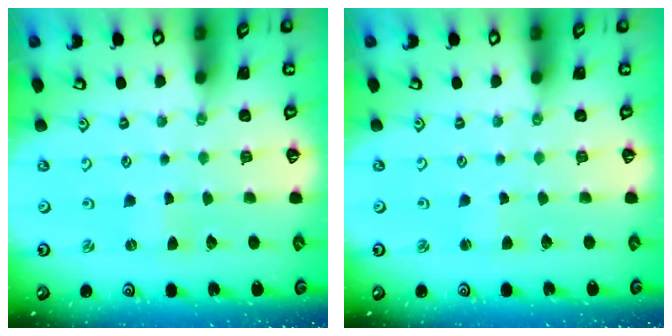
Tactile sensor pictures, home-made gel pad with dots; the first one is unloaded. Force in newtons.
{"total": 1.9, "press": 1.9, "slide": 0.2}